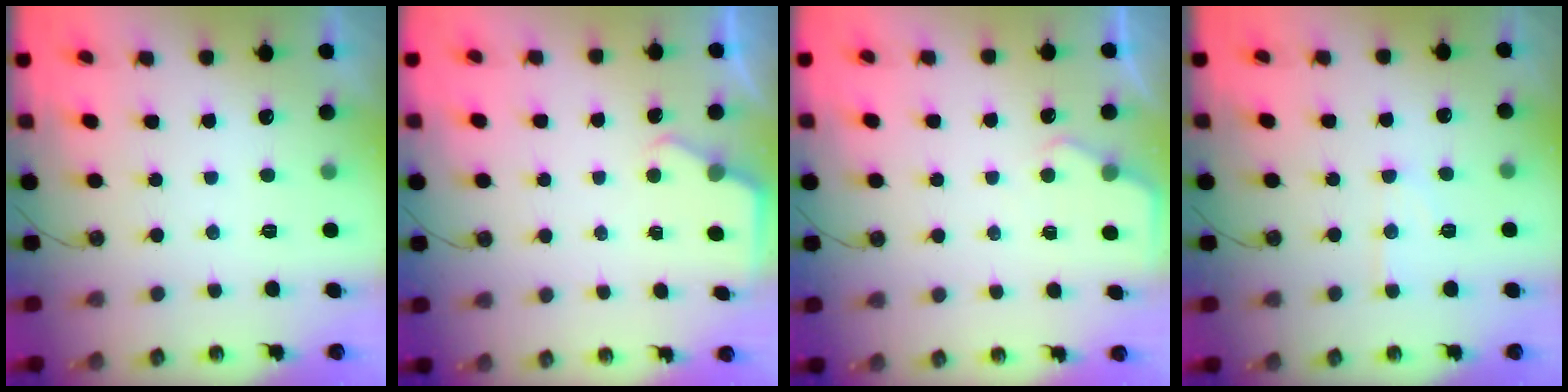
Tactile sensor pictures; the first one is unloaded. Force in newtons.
{"total": 2.8, "press": 2.8, "slide": 0.5}
{"total": 3.2, "press": 3.1, "slide": 0.5}
{"total": 7.4, "press": 7.4, "slide": 0.6}